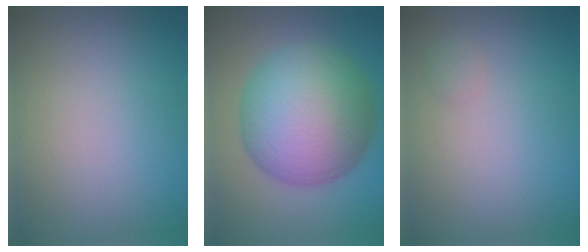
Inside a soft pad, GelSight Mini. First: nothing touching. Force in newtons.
{"total": 12.8, "press": 12.8, "slide": 0.3}
{"total": 0.7, "press": 0.7, "slide": 0.0}